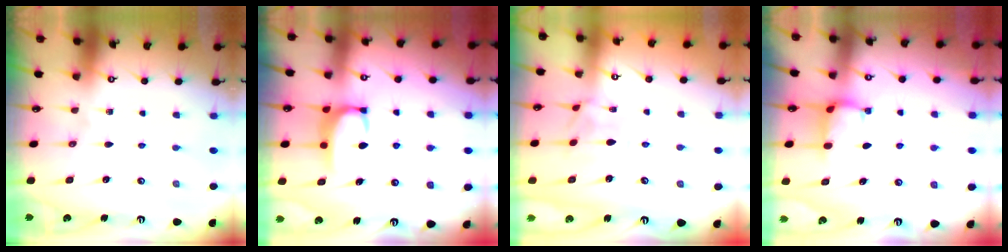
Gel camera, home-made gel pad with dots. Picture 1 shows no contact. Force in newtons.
{"total": 1.8, "press": 1.7, "slide": 0.6}
{"total": 0.9, "press": 0.3, "slide": 0.9}
{"total": 2.5, "press": 2.5, "slide": 0.4}